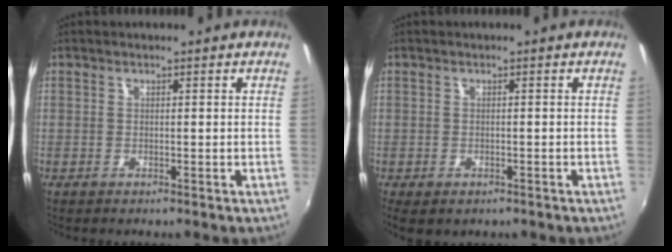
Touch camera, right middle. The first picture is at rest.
{"total": 3.5, "force": [-1.9, 2.2, 1.9], "torque": [-0.038, -0.018, -0.024]}